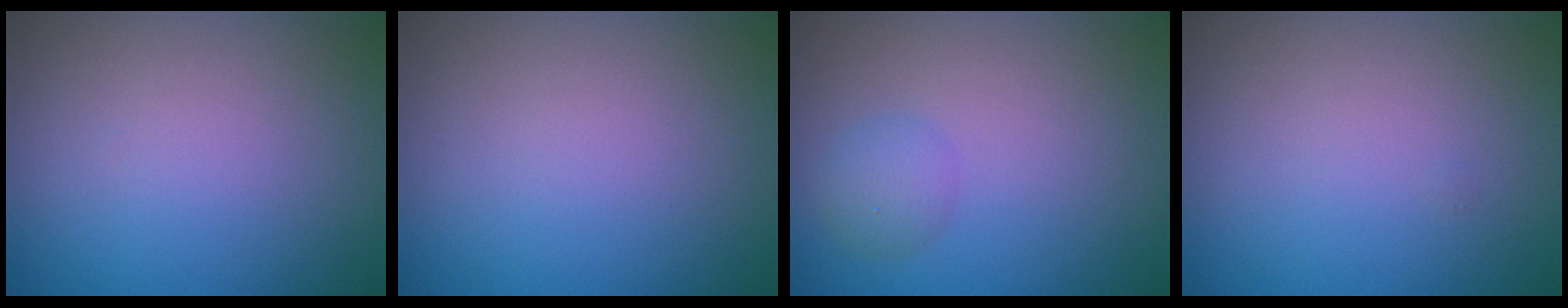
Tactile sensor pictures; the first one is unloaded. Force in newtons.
{"total": 0.0}
{"total": 1.9, "press": 1.9, "slide": 0.1}
{"total": 0.0}